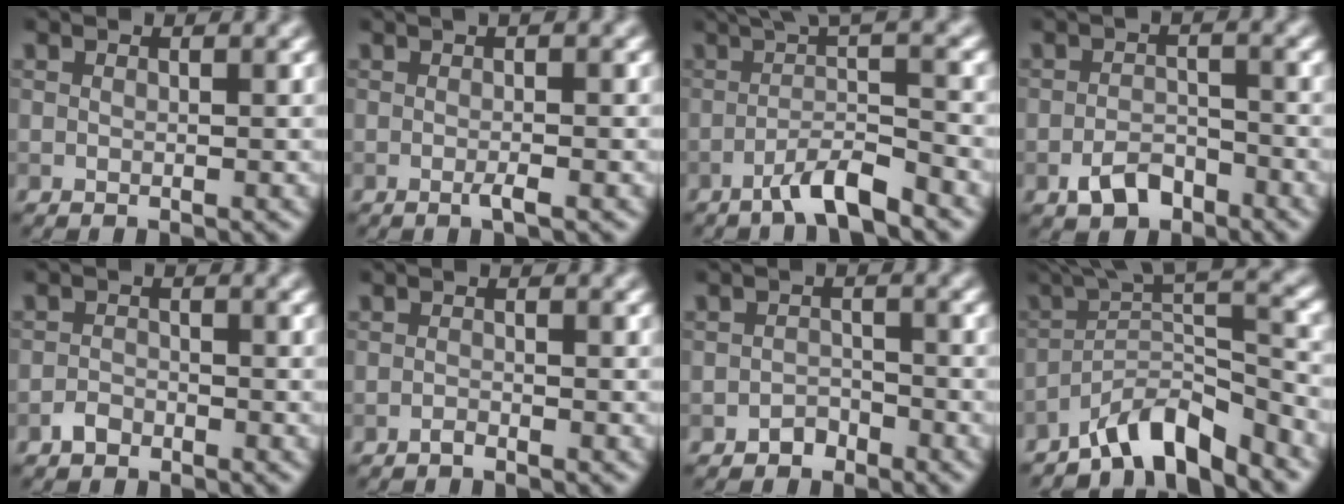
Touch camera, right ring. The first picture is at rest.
{"total": 2.6, "force": [-0.2, 0.5, 2.5], "torque": [-0.037, -0.002, -0.009]}
{"total": 5.6, "force": [-2.2, 1.0, 5.1], "torque": [-0.074, 0.007, -0.049]}
{"total": 3.2, "force": [-2.1, 1.6, 1.8], "torque": [-0.028, 0.005, -0.039]}
{"total": 1.3, "force": [-1.1, 0.7, 0.3], "torque": [-0.003, 0.002, -0.022]}
{"total": 0.7, "force": [-0.7, 0.0, 0.2], "torque": [-0.001, 0.002, -0.015]}
{"total": 1.6, "force": [-1.3, 0.9, 0.3], "torque": [-0.001, 0.007, -0.024]}
{"total": 6.8, "force": [-4.9, 1.2, 4.5], "torque": [-0.065, 0.011, -0.094]}